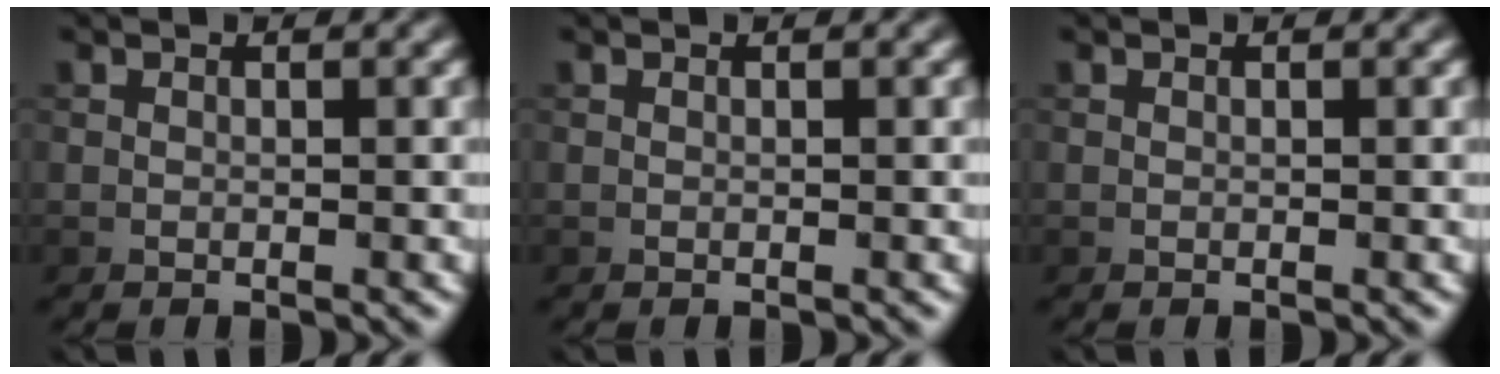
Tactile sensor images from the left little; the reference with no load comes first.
{"total": 0.0}
{"total": 0.0}